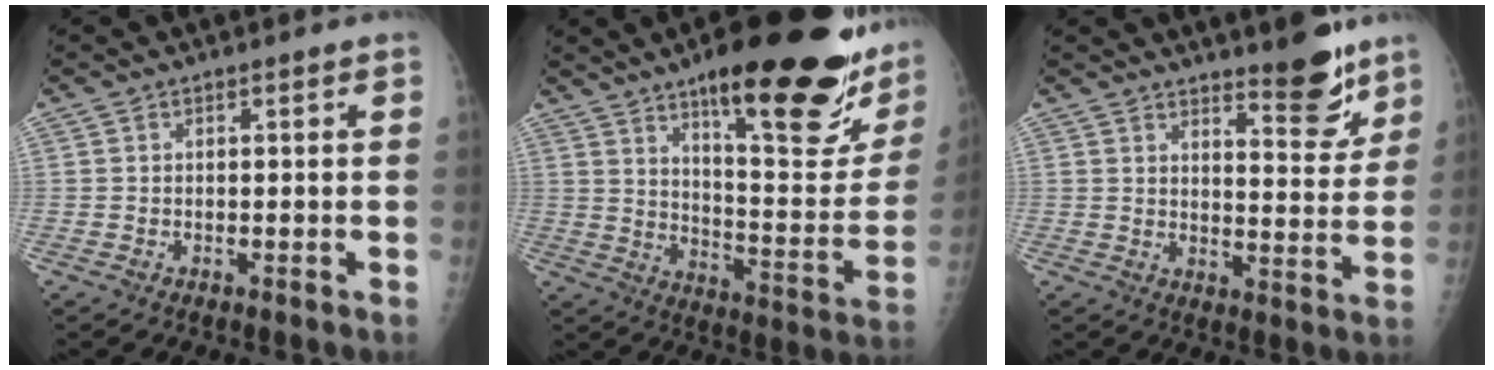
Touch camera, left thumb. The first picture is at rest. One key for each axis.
{"total": 28.8, "fx": 17.2, "fy": 7.4, "fz": 21.8, "tx": -0.260, "ty": -0.075, "tz": 0.253}
{"total": 9.2, "fx": 7.1, "fy": 2.4, "fz": 5.4, "tx": -0.050, "ty": -0.060, "tz": 0.108}